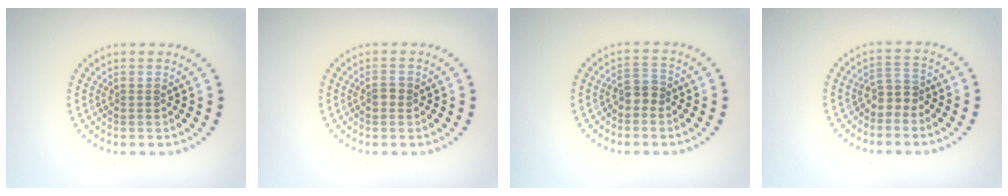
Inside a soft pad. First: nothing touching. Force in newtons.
{"total": 1.0, "press": 1.0, "slide": 0.1}
{"total": 1.8, "press": 1.6, "slide": 0.8}
{"total": 1.9, "press": 1.6, "slide": 1.1}